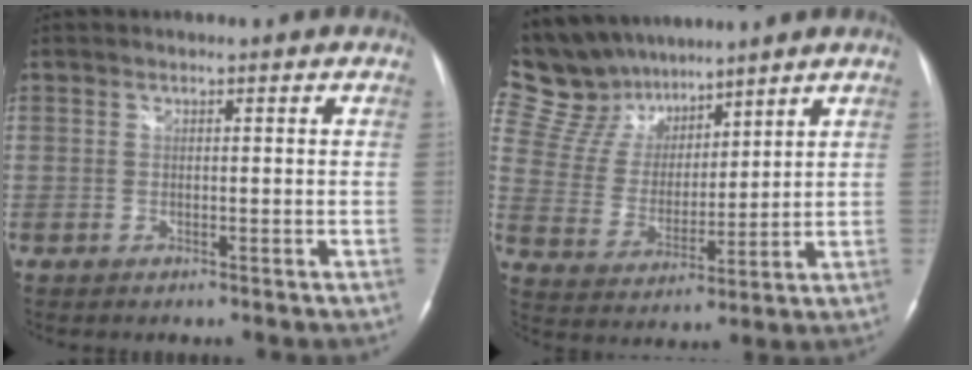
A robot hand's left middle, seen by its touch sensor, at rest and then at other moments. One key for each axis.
{"total": 14.1, "fx": 12.4, "fy": 6.2, "fz": 2.8, "tx": -0.066, "ty": 0.025, "tz": 0.243}